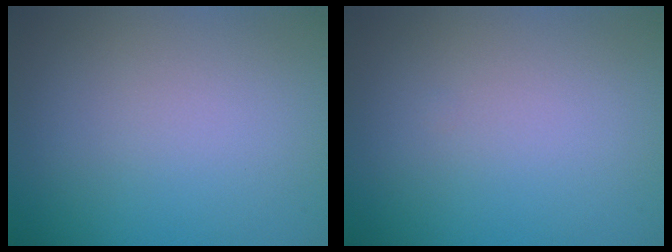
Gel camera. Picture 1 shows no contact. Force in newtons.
{"total": 0.0}